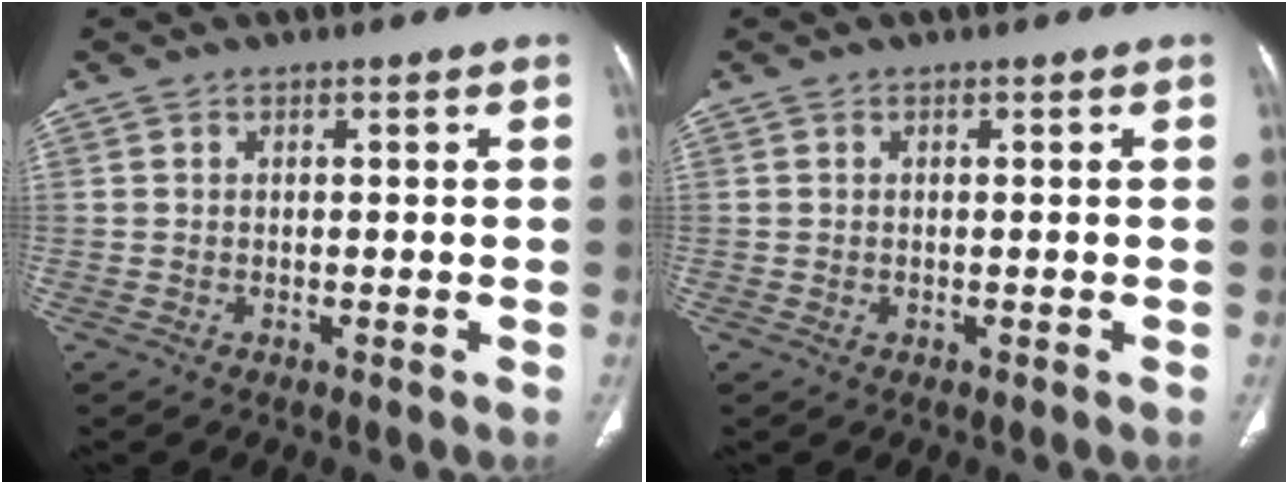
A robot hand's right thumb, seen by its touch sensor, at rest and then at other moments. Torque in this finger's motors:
{"motor_torque": [0.80, 0.64, -0.18, -0.04, -0.02]}